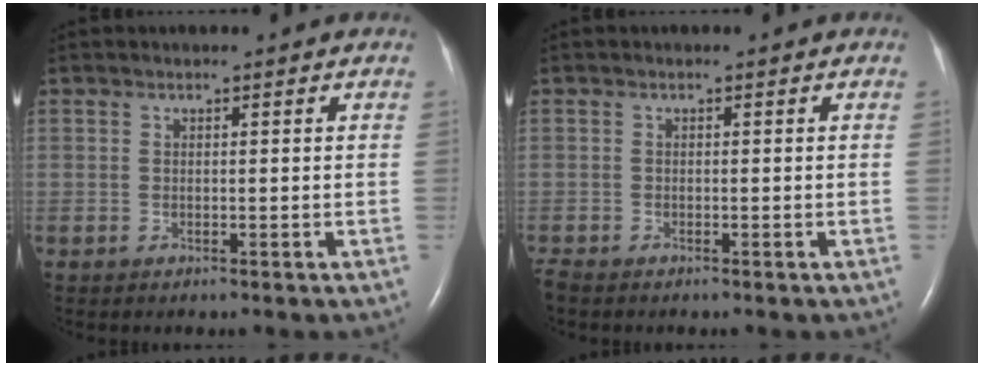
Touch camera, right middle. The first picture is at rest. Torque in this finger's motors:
{"motor_torque": [0.02, -0.03, 0.02, 0.01]}